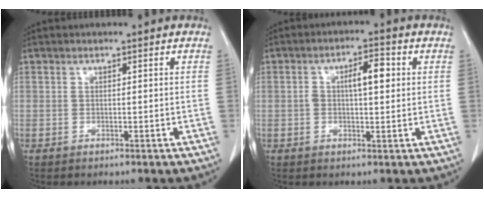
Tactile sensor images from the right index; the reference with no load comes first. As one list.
[{"total": 5.2, "force": [0.9, 1.6, 4.8], "torque": [-0.084, 0.015, 0.015]}]